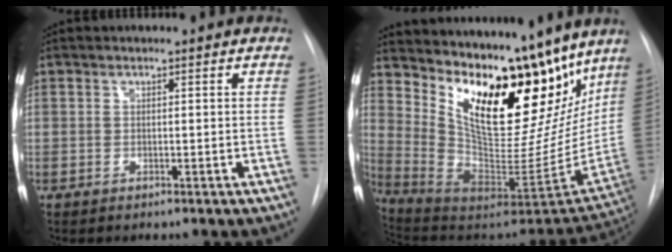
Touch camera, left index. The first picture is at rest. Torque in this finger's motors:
{"motor_torque": [0.77, -0.65, 1.05, 0.21]}